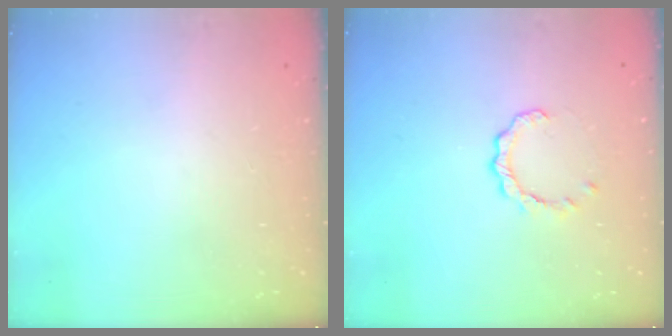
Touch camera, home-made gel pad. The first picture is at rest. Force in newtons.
{"total": 2.6, "press": 2.6, "slide": 0.2}